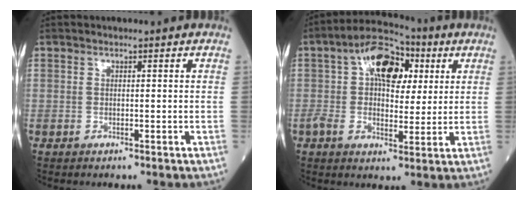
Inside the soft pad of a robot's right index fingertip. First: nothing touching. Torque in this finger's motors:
{"motor_torque": [0.41, -0.18, 0.18, 0.04]}